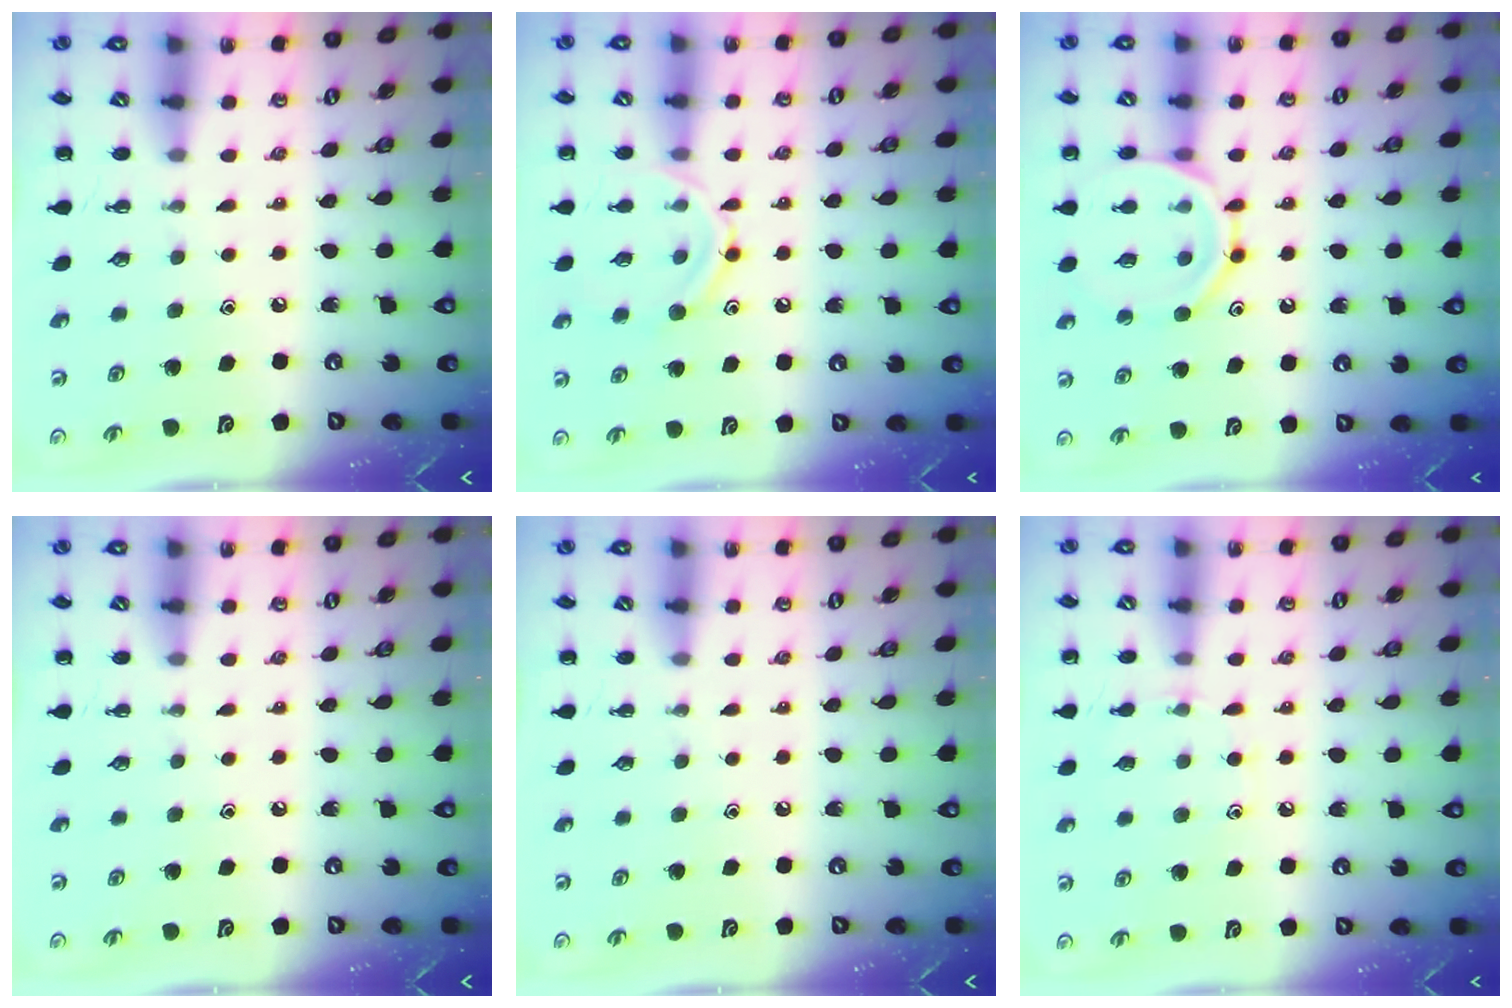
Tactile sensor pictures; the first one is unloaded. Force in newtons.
{"total": 12.4, "press": 12.4, "slide": 1.2}
{"total": 13.8, "press": 13.8, "slide": 1.4}
{"total": 0.0}
{"total": 0.0}
{"total": 6.2, "press": 5.9, "slide": 1.6}